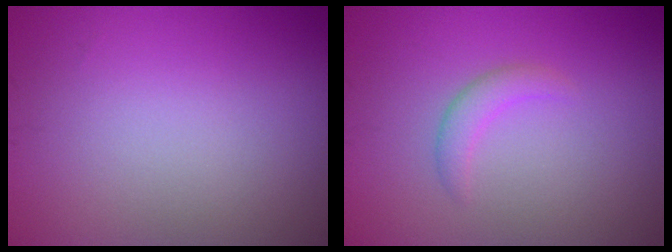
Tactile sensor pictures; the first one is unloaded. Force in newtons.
{"total": 1.5, "press": 1.5, "slide": 0.1}